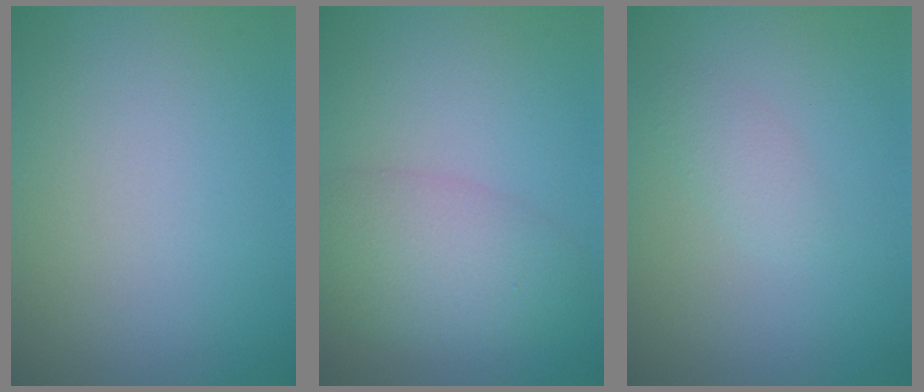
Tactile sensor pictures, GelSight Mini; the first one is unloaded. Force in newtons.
{"total": 5.4, "press": 5.4, "slide": 0.3}
{"total": 1.3, "press": 1.3, "slide": 0.1}